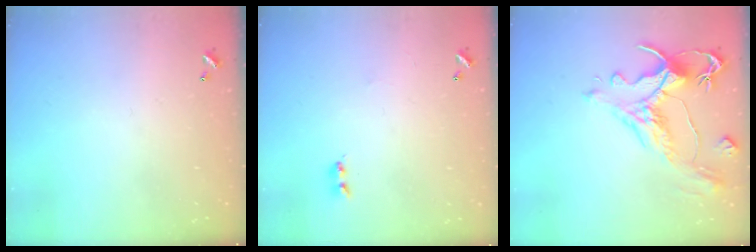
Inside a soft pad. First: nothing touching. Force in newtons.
{"total": 2.2, "press": 2.1, "slide": 0.6}
{"total": 1.6, "press": 0.8, "slide": 1.4}